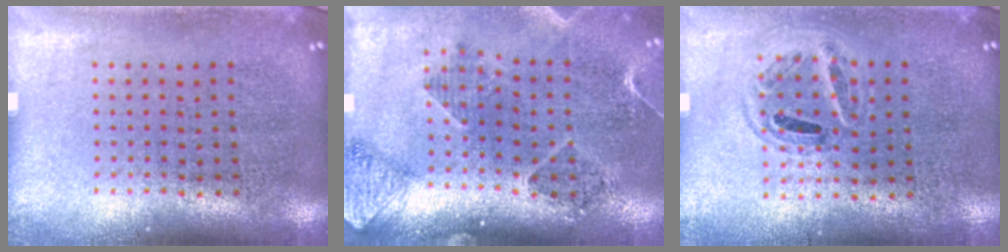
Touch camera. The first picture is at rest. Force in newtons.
{"total": 1.6, "press": 1.5, "slide": 0.4}
{"total": 0.8, "press": 0.8, "slide": 0.2}